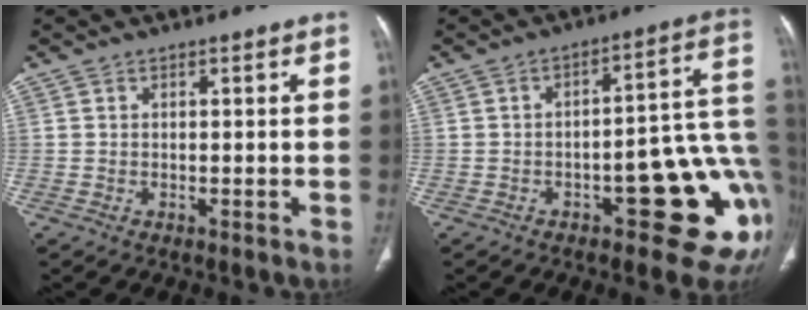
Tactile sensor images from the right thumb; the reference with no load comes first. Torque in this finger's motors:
{"motor_torque": [2.27, 1.73, 1.30, -1.38, 0.22]}